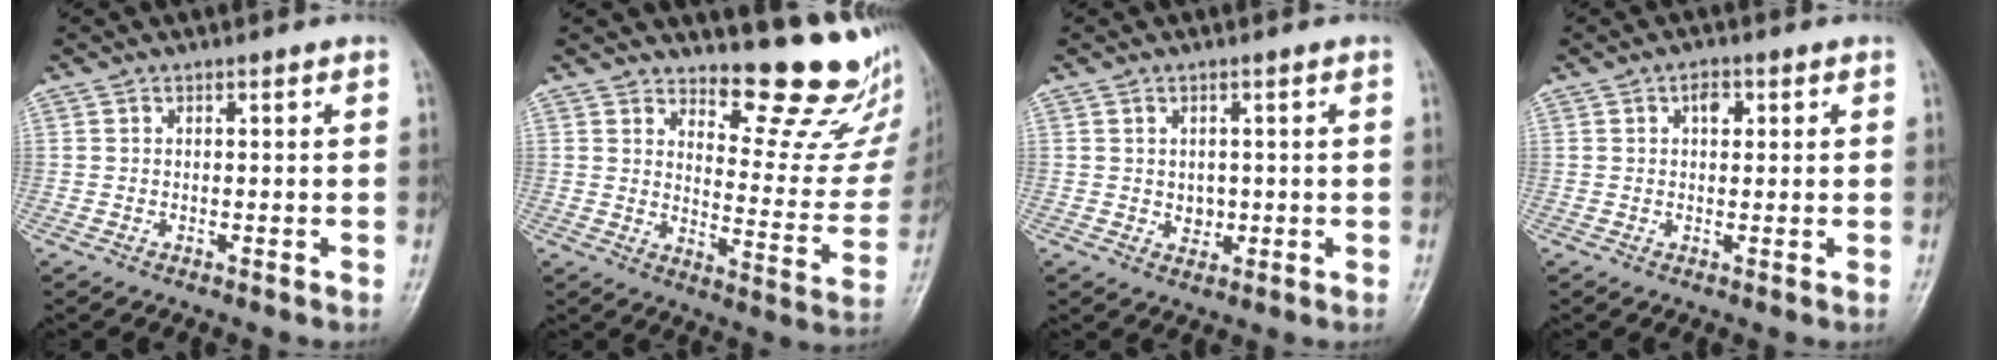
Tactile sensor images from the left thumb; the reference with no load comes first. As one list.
[{"total": 16.3, "force": [14.5, 4.7, 5.9], "torque": [-0.025, -0.154, 0.177]}, {"total": 2.5, "force": [0.1, 2.1, 1.4], "torque": [-0.009, -0.001, 0.007]}, {"total": 2.7, "force": [1.0, 1.7, 1.9], "torque": [-0.020, 0.000, 0.011]}]